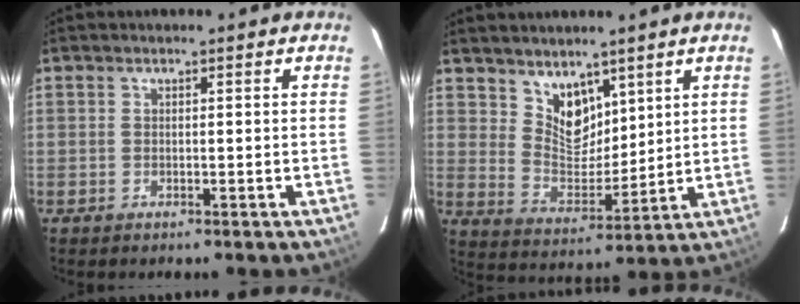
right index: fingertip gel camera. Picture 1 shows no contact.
{"total": 7.9, "force": [5.5, 4.6, 3.3], "torque": [-0.049, -0.004, 0.110]}